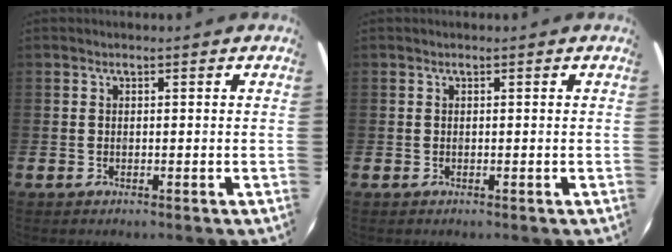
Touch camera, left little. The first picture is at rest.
{"total": 0.0}